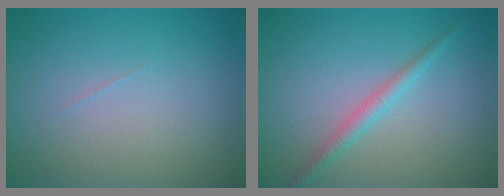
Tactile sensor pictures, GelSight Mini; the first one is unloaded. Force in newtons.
{"total": 1.8, "press": 1.8, "slide": 0.0}